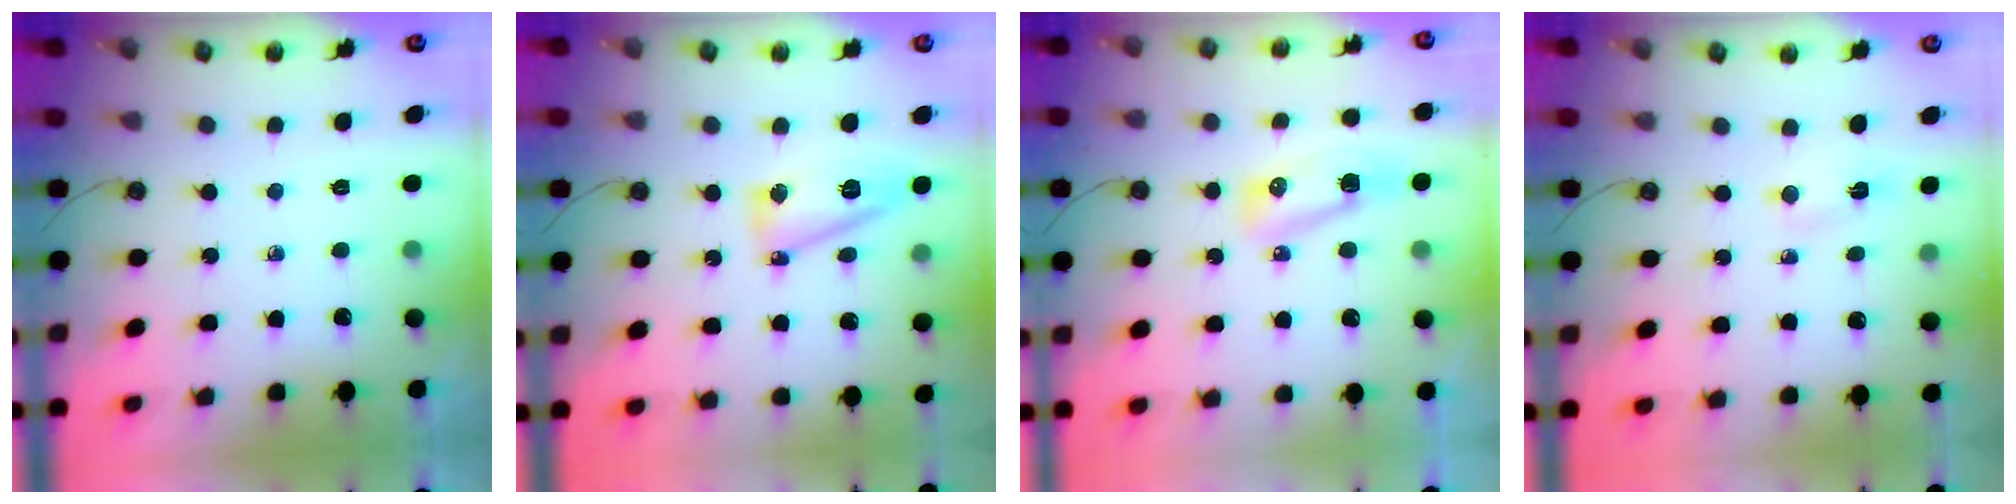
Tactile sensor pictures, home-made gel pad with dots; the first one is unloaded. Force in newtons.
{"total": 10.5, "press": 10.5, "slide": 0.8}
{"total": 7.7, "press": 7.6, "slide": 1.1}
{"total": 2.4, "press": 2.2, "slide": 1.0}